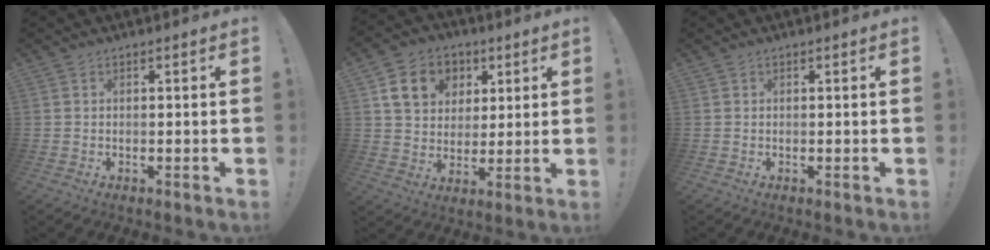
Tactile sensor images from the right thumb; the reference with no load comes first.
{"total": 13.7, "force": [5.5, 11.0, 6.1], "torque": [-0.080, -0.019, 0.111]}
{"total": 0.0}